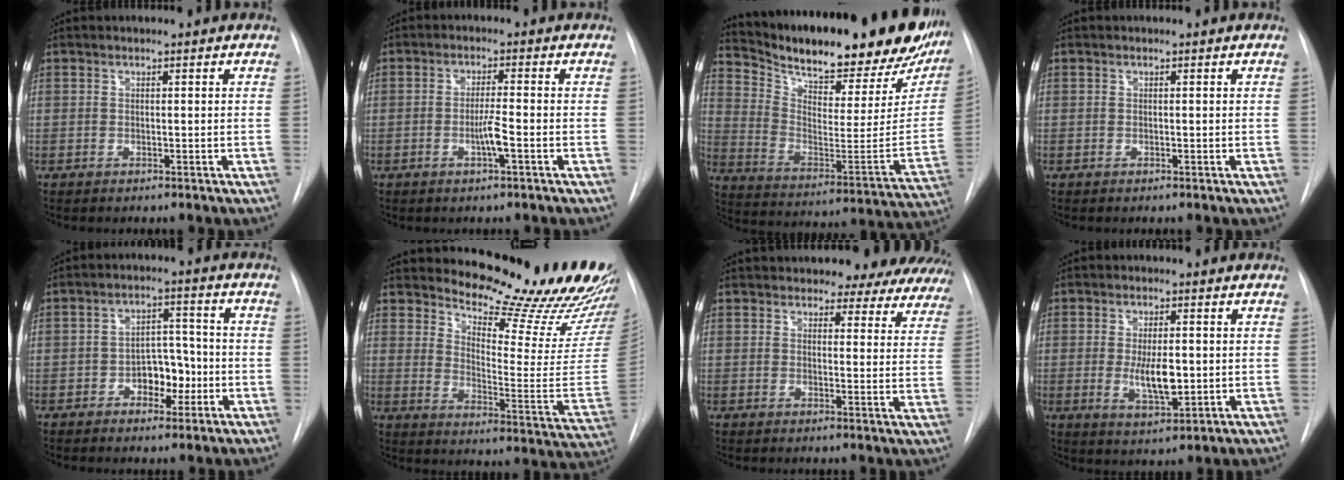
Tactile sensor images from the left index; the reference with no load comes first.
{"total": 3.2, "force": [-1.2, -0.1, 3.0], "torque": [-0.057, -0.005, -0.025]}
{"total": 30.9, "force": [25.6, 7.5, 15.5], "torque": [-0.259, -0.058, 0.351]}
{"total": 0.0}
{"total": 6.2, "force": [-2.2, 3.8, 4.4], "torque": [-0.059, 0.016, -0.035]}
{"total": 23.4, "force": [21.8, 3.9, 7.7], "torque": [-0.106, -0.127, 0.261]}
{"total": 16.9, "force": [15.5, 5.3, 4.4], "torque": [-0.034, -0.031, 0.158]}
{"total": 6.5, "force": [-0.4, 2.4, 6.0], "torque": [-0.106, -0.013, -0.003]}